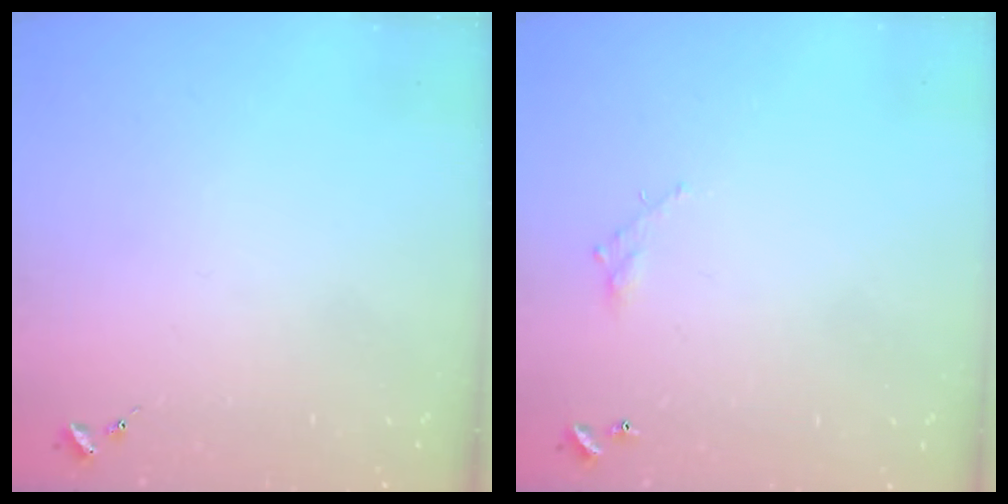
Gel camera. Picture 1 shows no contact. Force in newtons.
{"total": 3.5, "press": 3.5, "slide": 0.2}